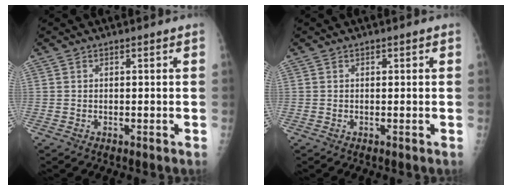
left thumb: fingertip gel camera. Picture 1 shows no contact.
{"total": 0.6, "force": [0.1, 0.5, 0.4], "torque": [0.004, 0.003, -0.001]}